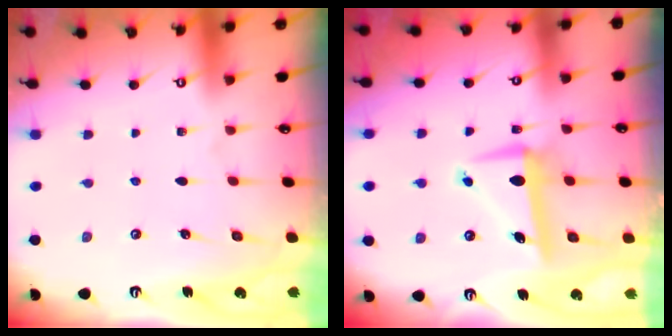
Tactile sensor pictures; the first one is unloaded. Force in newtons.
{"total": 7.5, "press": 7.4, "slide": 1.0}